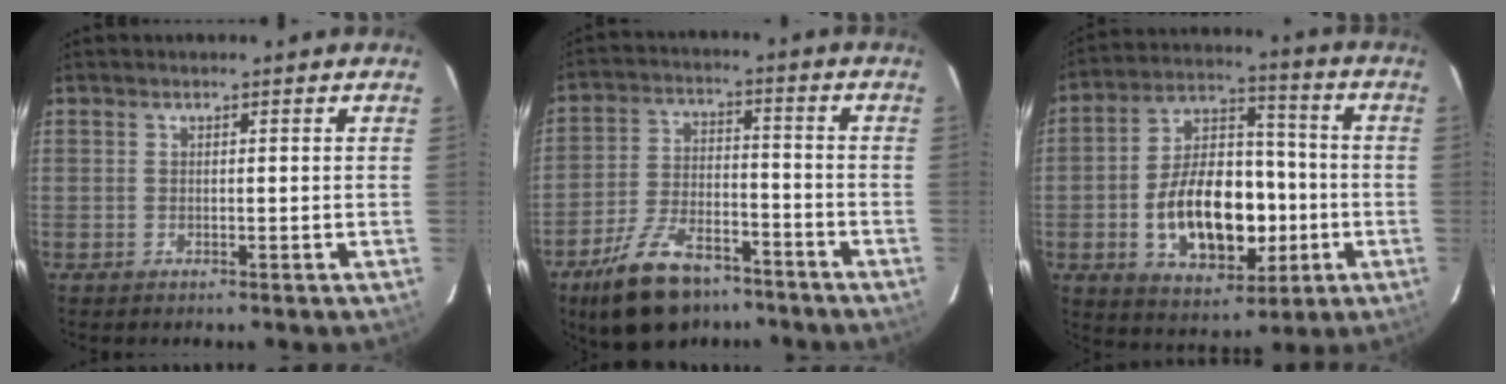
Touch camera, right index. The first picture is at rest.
{"total": 15.4, "force": [-11.0, 6.9, 8.2], "torque": [-0.172, -0.006, -0.182]}
{"total": 17.9, "force": [-3.9, 10.6, 13.8], "torque": [-0.260, 0.023, -0.048]}